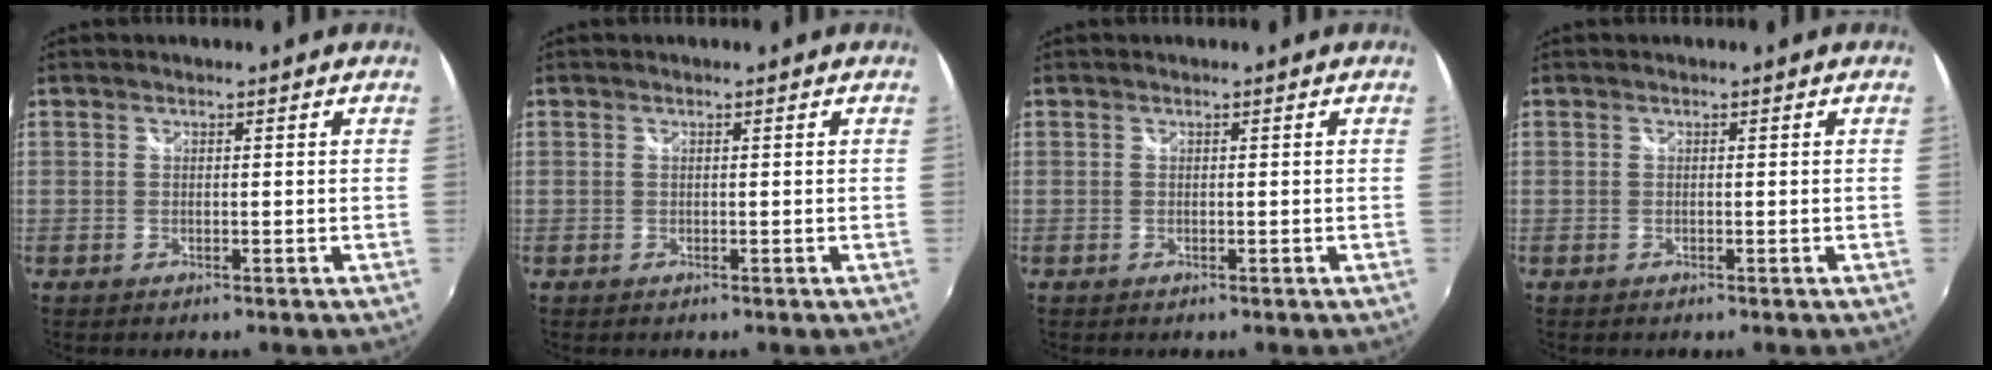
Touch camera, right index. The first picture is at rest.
{"total": 0.0}
{"total": 0.0}
{"total": 0.0}